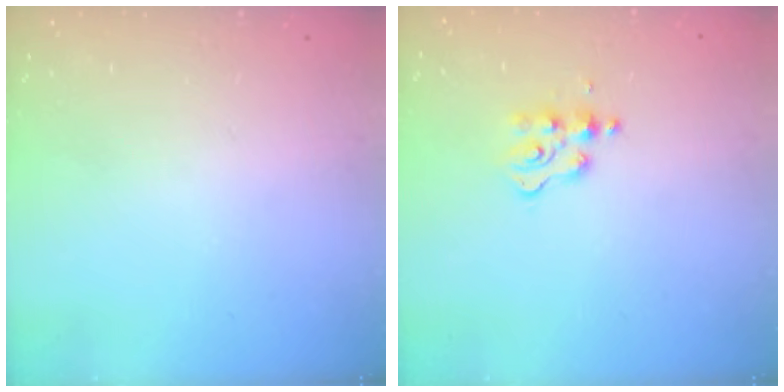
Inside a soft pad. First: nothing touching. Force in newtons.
{"total": 2.1, "press": 2.0, "slide": 0.4}